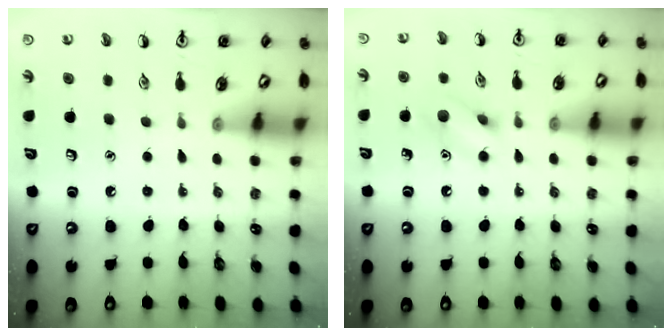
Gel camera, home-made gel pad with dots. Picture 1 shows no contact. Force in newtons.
{"total": 8.7, "press": 8.6, "slide": 0.6}